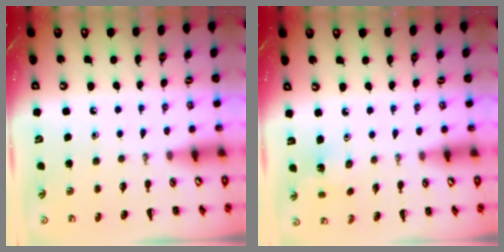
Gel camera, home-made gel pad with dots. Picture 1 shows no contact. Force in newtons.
{"total": 1.4, "press": 1.2, "slide": 0.6}